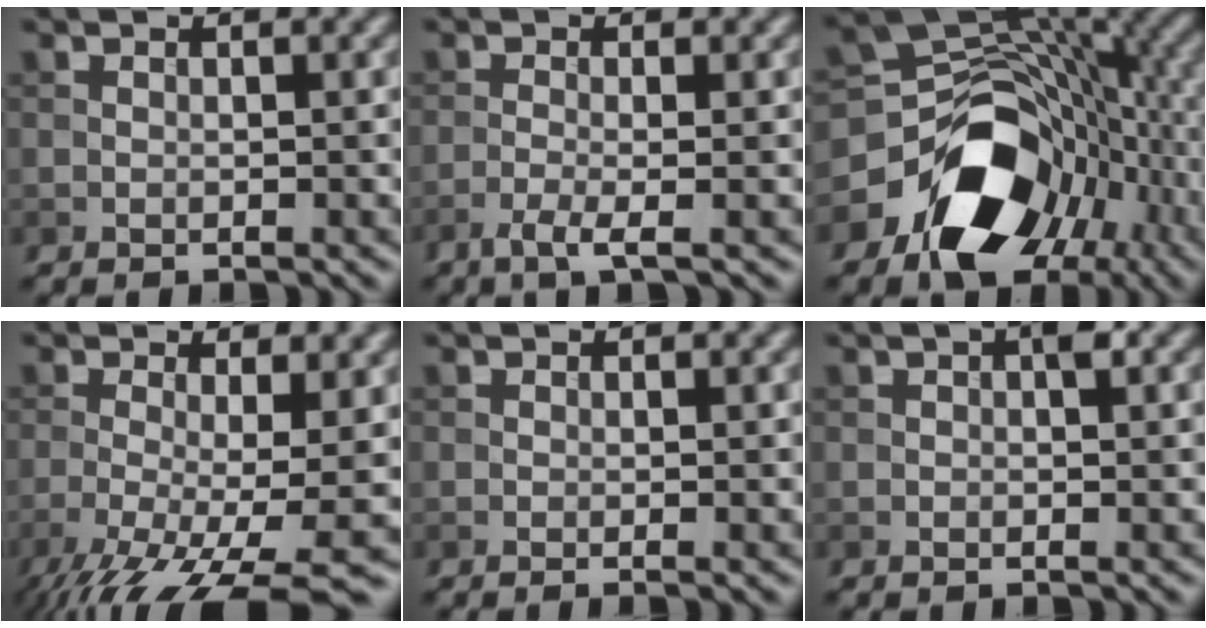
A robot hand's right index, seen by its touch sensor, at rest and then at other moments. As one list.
[{"total": 2.4, "force": [-1.2, 0.4, 2.0], "torque": [-0.037, -0.001, -0.032]}, {"total": 12.8, "force": [-6.1, 8.5, 7.4], "torque": [-0.117, -0.003, -0.106]}, {"total": 10.5, "force": [-4.5, 3.0, 9.0], "torque": [-0.161, -0.025, -0.075]}, {"total": 1.0, "force": [-0.2, 0.3, 0.9], "torque": [-0.011, -0.006, -0.006]}, {"total": 1.8, "force": [0.4, 0.6, 1.7], "torque": [-0.024, 0.004, 0.004]}]